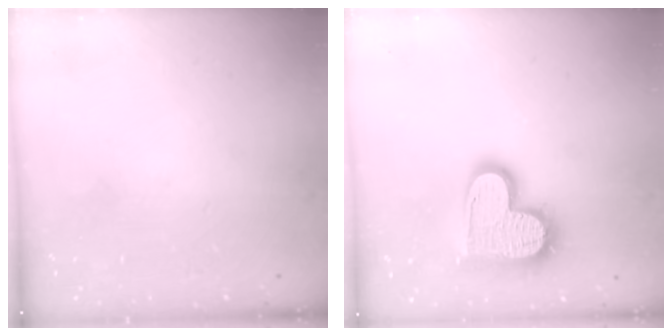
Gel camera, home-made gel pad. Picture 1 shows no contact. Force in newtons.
{"total": 17.4, "press": 17.3, "slide": 1.3}